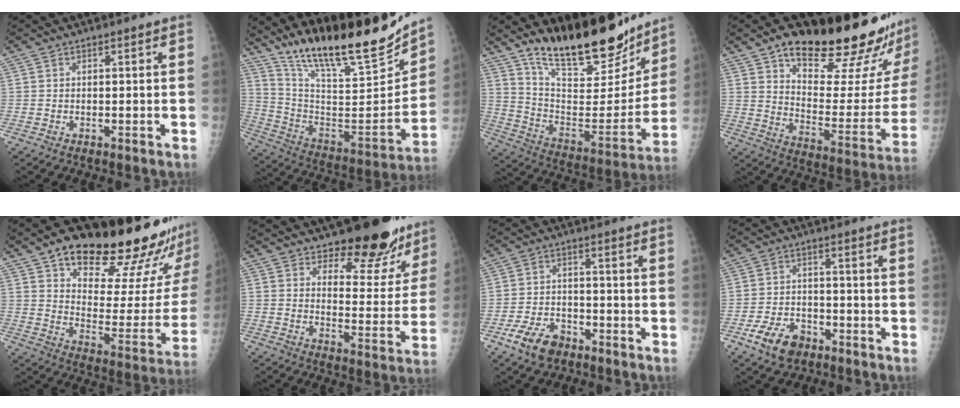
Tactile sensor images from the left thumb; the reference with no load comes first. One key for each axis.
{"total": 25.1, "fx": 20.3, "fy": 5.7, "fz": 13.5, "tx": -0.194, "ty": -0.101, "tz": 0.338}
{"total": 24.1, "fx": 19.0, "fy": 7.9, "fz": 12.5, "tx": -0.153, "ty": -0.107, "tz": 0.309}
{"total": 27.2, "fx": 19.2, "fy": 8.0, "fz": 17.4, "tx": -0.213, "ty": -0.090, "tz": 0.276}
{"total": 27.9, "fx": 18.9, "fy": 9.2, "fz": 18.3, "tx": -0.226, "ty": -0.077, "tz": 0.269}
{"total": 15.8, "fx": 13.0, "fy": 6.2, "fz": 6.4, "tx": -0.025, "ty": -0.107, "tz": 0.172}
{"total": 7.5, "fx": -4.6, "fy": 4.6, "fz": 3.7, "tx": -0.062, "ty": 0.021, "tz": -0.082}
{"total": 7.8, "fx": -4.5, "fy": 4.9, "fz": 3.9, "tx": -0.062, "ty": 0.020, "tz": -0.078}